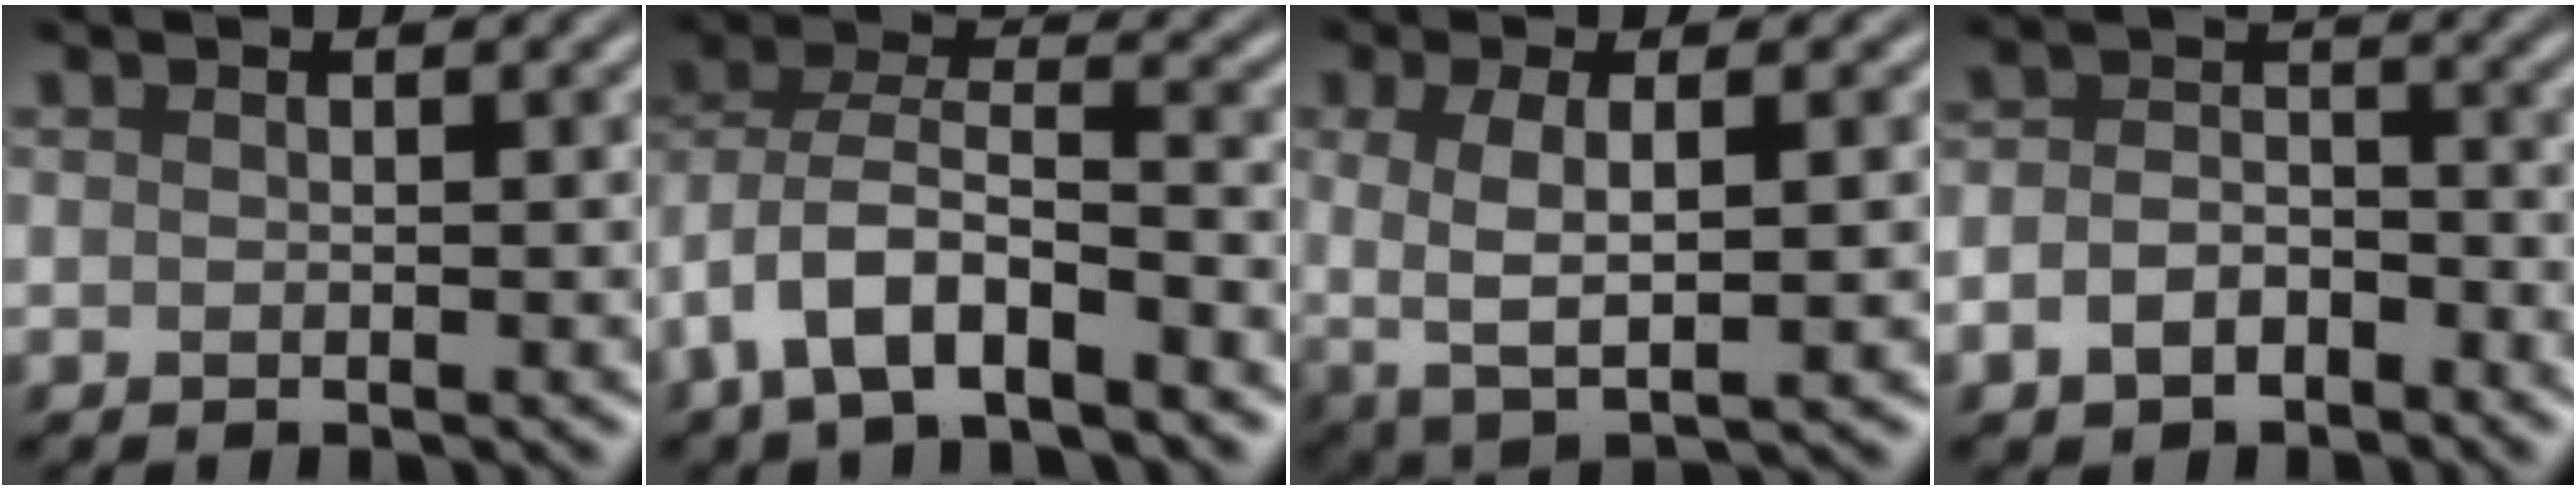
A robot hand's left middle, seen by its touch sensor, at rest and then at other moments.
{"total": 7.8, "force": [-4.1, 3.6, 5.6], "torque": [-0.100, 0.010, -0.082]}
{"total": 4.6, "force": [-0.3, 1.5, 4.4], "torque": [-0.084, -0.006, -0.003]}
{"total": 3.9, "force": [-2.1, 2.5, 2.2], "torque": [-0.044, 0.001, -0.044]}